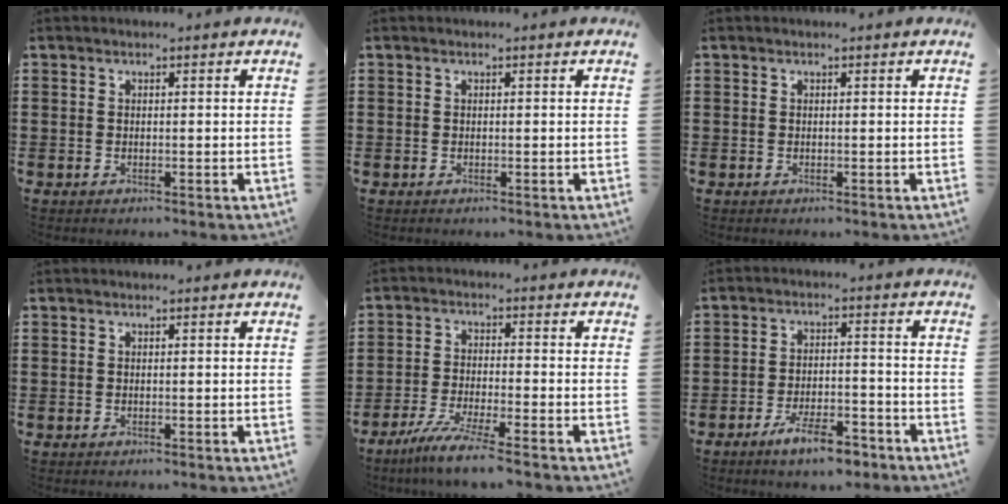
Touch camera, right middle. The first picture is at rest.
{"total": 0.0}
{"total": 0.0}
{"total": 0.0}
{"total": 5.9, "force": [-4.9, -0.4, 3.2], "torque": [-0.071, -0.020, -0.092]}
{"total": 7.0, "force": [-5.4, 1.6, 4.2], "torque": [-0.077, 0.003, -0.099]}